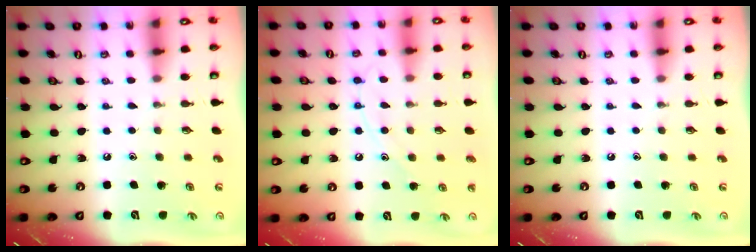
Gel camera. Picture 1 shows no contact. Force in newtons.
{"total": 9.9, "press": 9.9, "slide": 0.8}
{"total": 0.0}